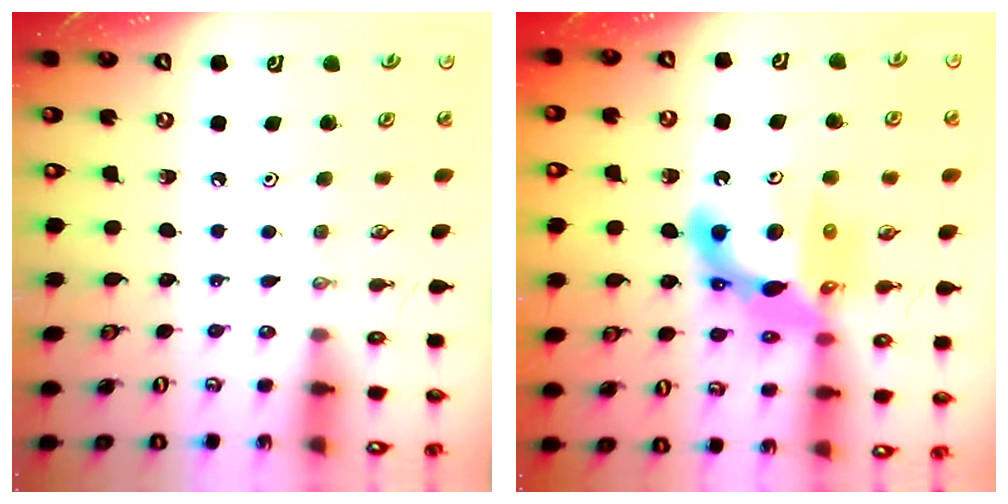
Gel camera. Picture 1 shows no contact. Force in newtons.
{"total": 13.9, "press": 13.8, "slide": 1.5}